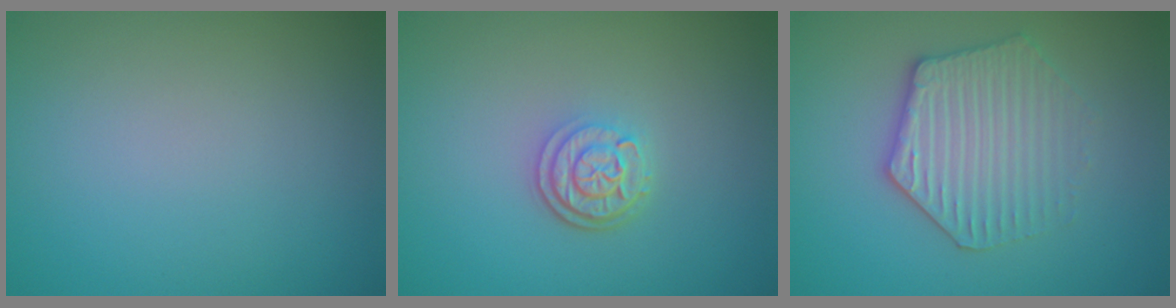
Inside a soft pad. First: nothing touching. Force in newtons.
{"total": 2.9, "press": 2.4, "slide": 1.7}
{"total": 4.0, "press": 3.8, "slide": 1.2}